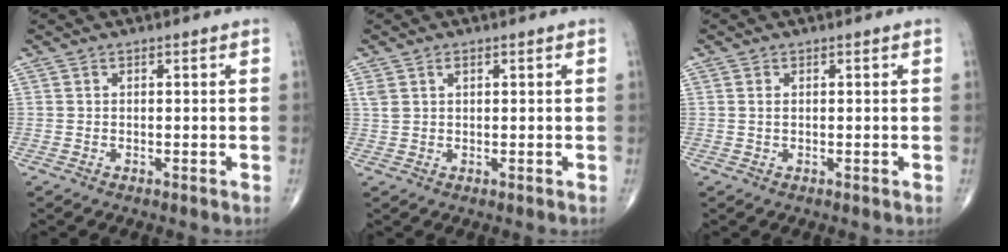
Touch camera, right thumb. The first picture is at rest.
{"total": 2.2, "force": [1.1, 1.2, 1.5], "torque": [-0.035, 0.006, 0.029]}
{"total": 0.8, "force": [0.2, 0.4, 0.6], "torque": [-0.017, 0.003, 0.007]}